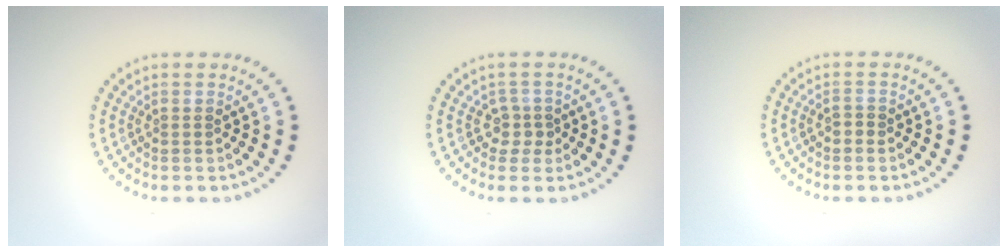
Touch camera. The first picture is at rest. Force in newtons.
{"total": 1.7, "press": 1.1, "slide": 1.3}
{"total": 0.7, "press": 0.7, "slide": 0.2}